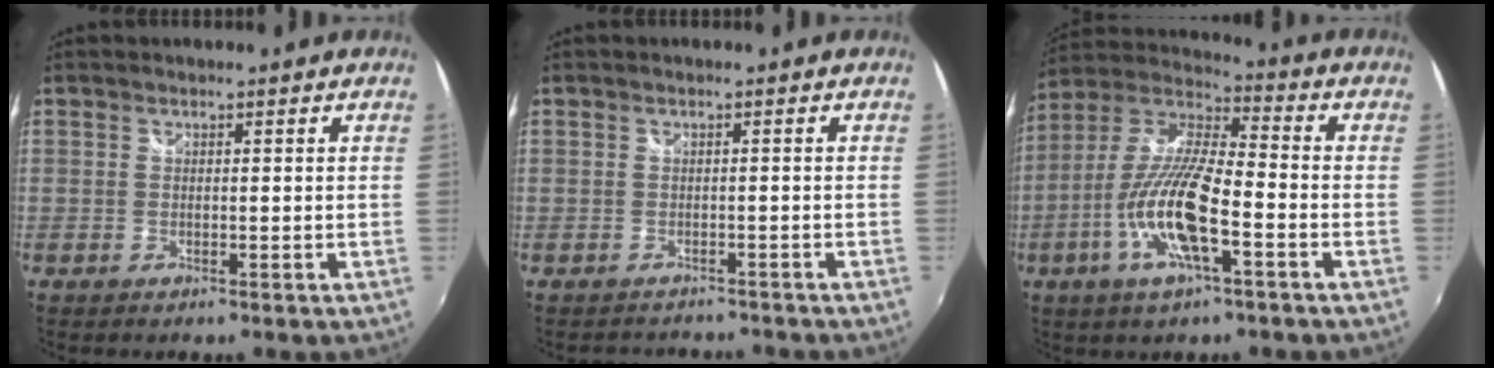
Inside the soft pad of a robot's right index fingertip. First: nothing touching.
{"total": 3.5, "force": [-3.1, 1.6, 0.5], "torque": [-0.007, 0.002, -0.045]}
{"total": 15.6, "force": [-5.8, 3.6, 14.0], "torque": [-0.284, -0.009, -0.116]}